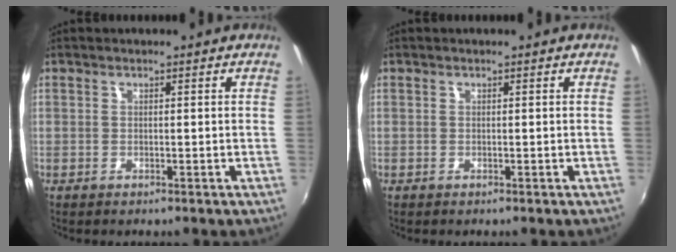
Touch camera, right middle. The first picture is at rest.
{"total": 0.0}